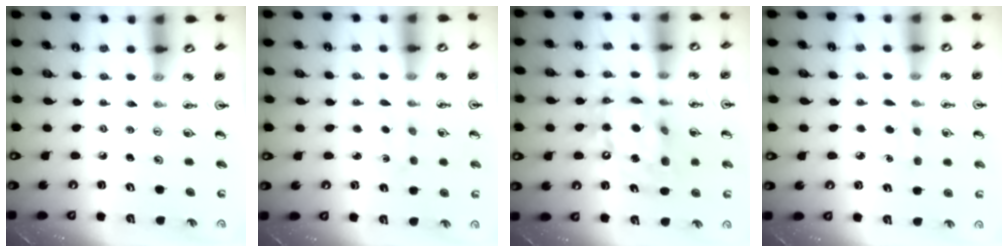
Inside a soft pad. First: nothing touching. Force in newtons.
{"total": 0.9, "press": 0.9, "slide": 0.2}
{"total": 14.6, "press": 14.5, "slide": 1.1}
{"total": 4.7, "press": 4.7, "slide": 0.6}